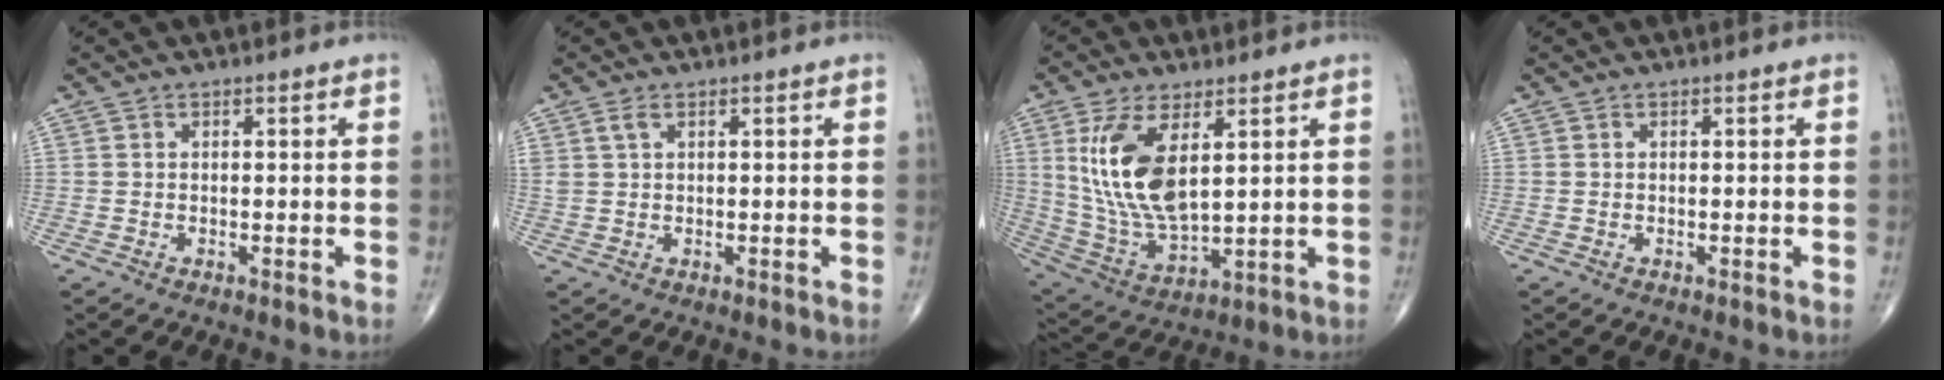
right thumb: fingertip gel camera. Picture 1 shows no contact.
{"total": 1.9, "force": [1.0, 0.9, 1.3], "torque": [-0.034, 0.005, 0.026]}
{"total": 14.8, "force": [4.3, 6.5, 12.5], "torque": [-0.252, -0.023, 0.101]}
{"total": 0.0}